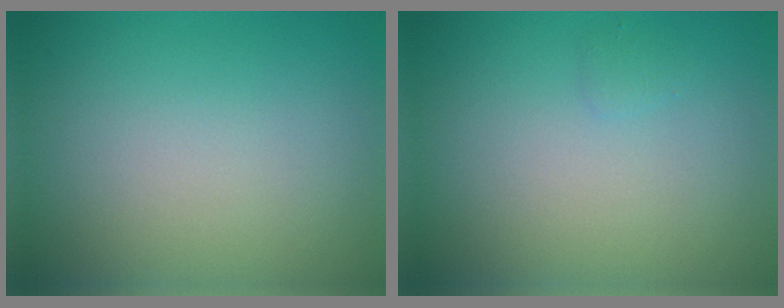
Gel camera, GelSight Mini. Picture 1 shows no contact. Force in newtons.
{"total": 0.5, "press": 0.5, "slide": 0.1}